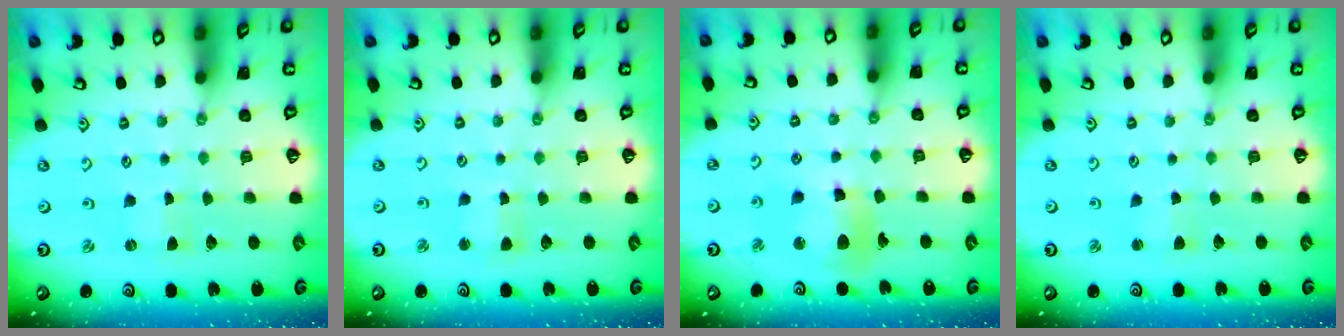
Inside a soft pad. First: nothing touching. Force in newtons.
{"total": 2.5, "press": 2.5, "slide": 0.3}
{"total": 11.7, "press": 11.6, "slide": 1.4}
{"total": 2.2, "press": 2.2, "slide": 0.3}